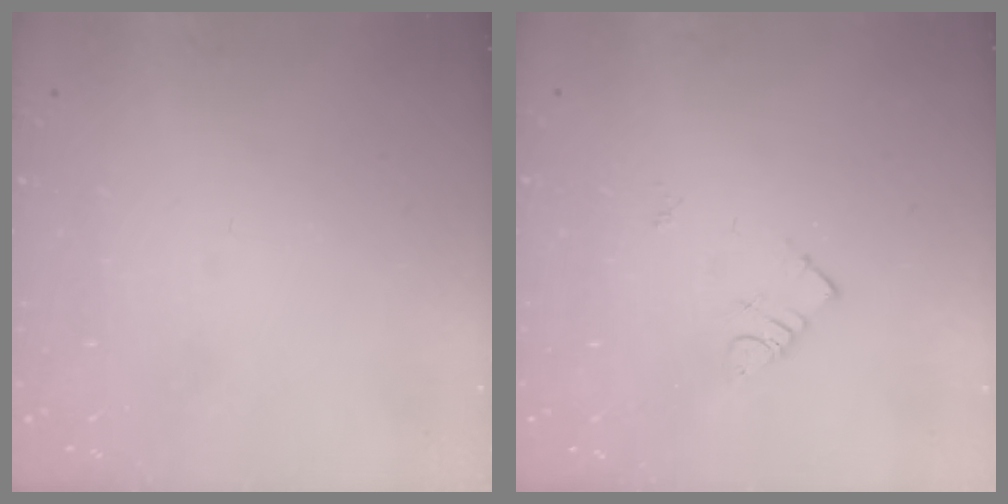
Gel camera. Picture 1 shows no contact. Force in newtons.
{"total": 4.1, "press": 4.0, "slide": 0.7}